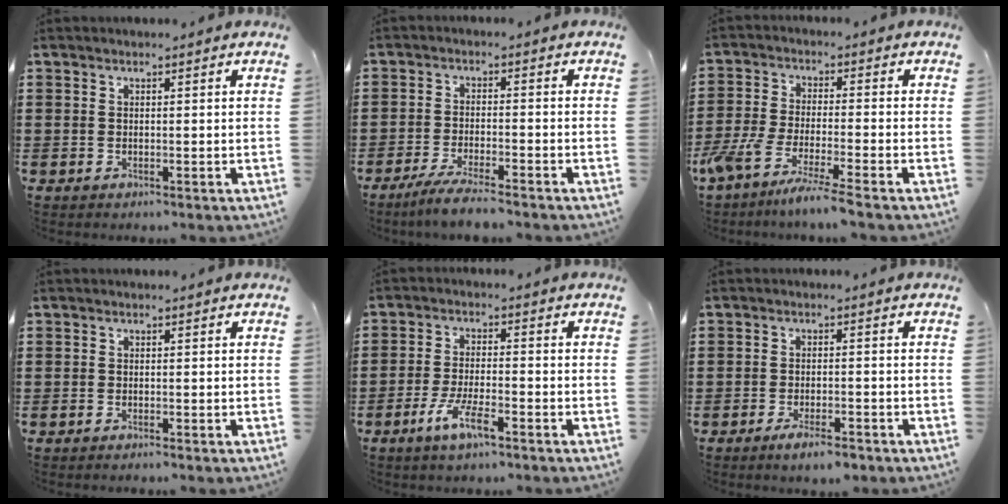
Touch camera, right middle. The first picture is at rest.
{"total": 4.4, "force": [-3.9, 0.0, 2.1], "torque": [-0.049, -0.010, -0.076]}
{"total": 6.6, "force": [-5.7, -0.6, 3.1], "torque": [-0.083, -0.026, -0.117]}
{"total": 0.5, "force": [-0.5, 0.0, 0.2], "torque": [-0.005, -0.002, -0.010]}
{"total": 5.8, "force": [-3.5, 1.2, 4.5], "torque": [-0.097, -0.006, -0.067]}
{"total": 3.5, "force": [-2.6, 0.6, 2.2], "torque": [-0.042, 0.001, -0.049]}